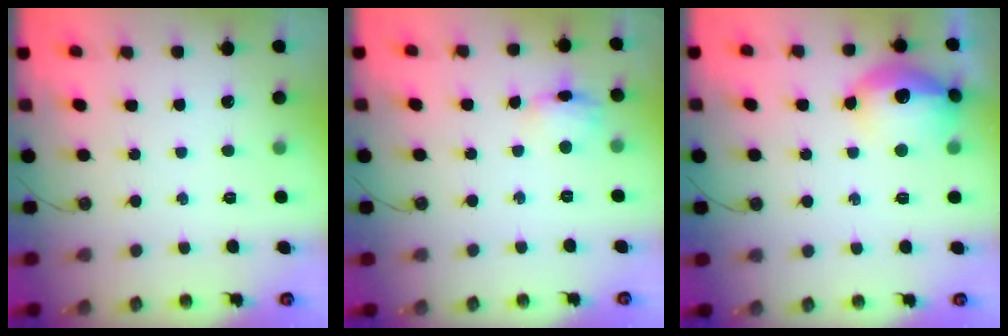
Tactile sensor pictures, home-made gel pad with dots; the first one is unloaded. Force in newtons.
{"total": 6.1, "press": 6.0, "slide": 1.2}
{"total": 16.0, "press": 15.9, "slide": 1.3}